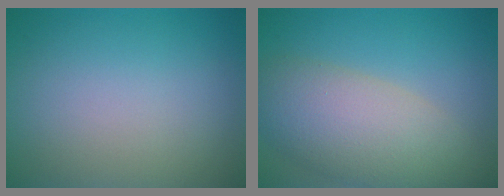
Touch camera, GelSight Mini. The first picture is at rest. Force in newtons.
{"total": 7.7, "press": 7.7, "slide": 0.5}